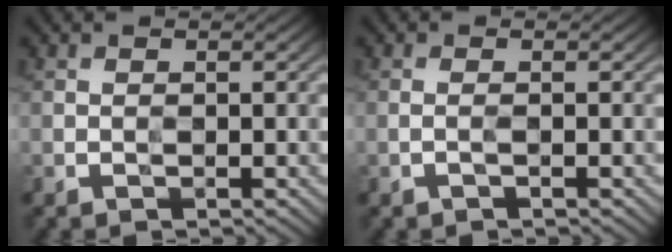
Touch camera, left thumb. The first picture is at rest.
{"total": 0.8, "force": [-0.3, 0.0, 0.7], "torque": [-0.014, 0.003, -0.008]}